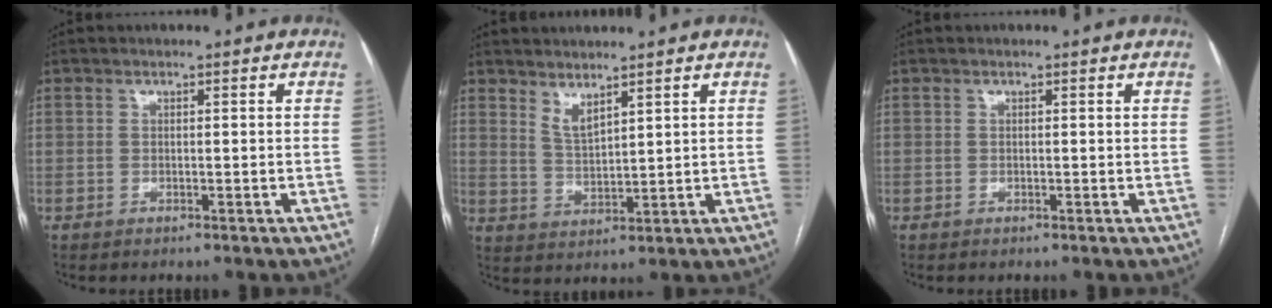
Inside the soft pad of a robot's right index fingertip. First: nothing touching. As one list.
[{"total": 3.3, "force": [2.7, 0.5, 1.8], "torque": [-0.037, -0.015, 0.063]}, {"total": 0.0}]